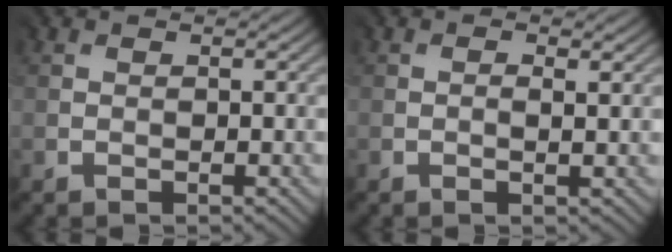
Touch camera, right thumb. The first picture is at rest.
{"total": 0.8, "force": [0.1, 0.0, 0.8], "torque": [-0.015, -0.006, 0.003]}